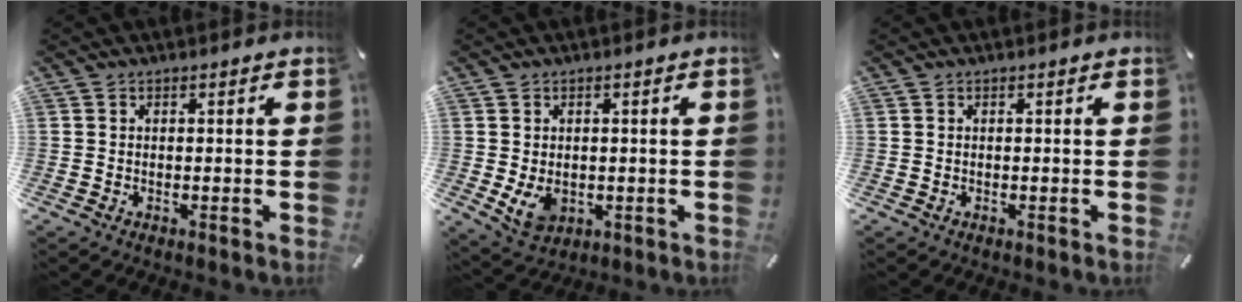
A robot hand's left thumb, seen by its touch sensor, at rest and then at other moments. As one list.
[{"total": 5.4, "force": [-0.3, 4.3, 3.3], "torque": [-0.067, -0.007, -0.008]}, {"total": 0.0}]